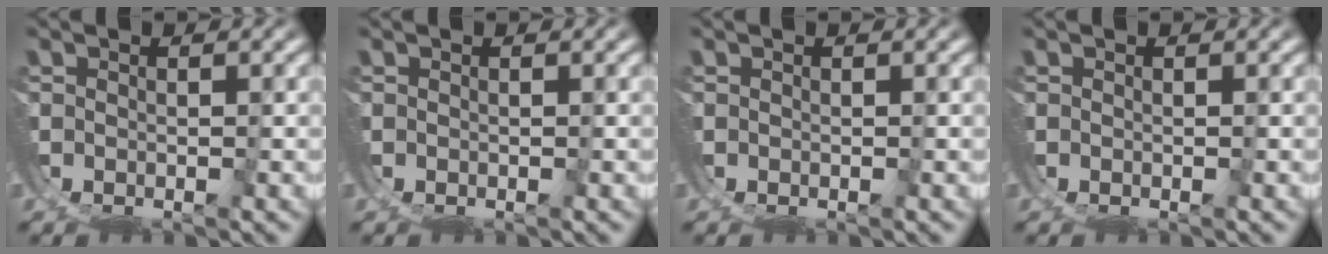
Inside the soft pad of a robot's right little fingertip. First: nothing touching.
{"total": 0.0}
{"total": 0.0}
{"total": 0.0}